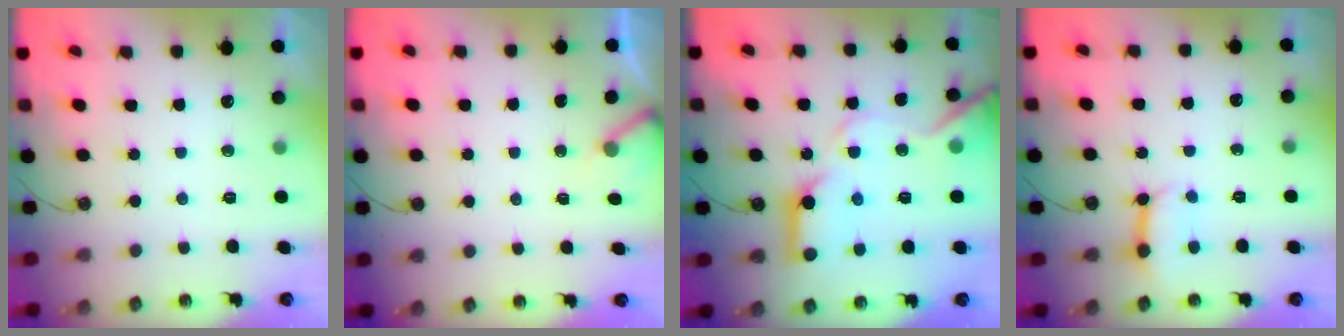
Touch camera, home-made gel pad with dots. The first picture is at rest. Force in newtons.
{"total": 2.7, "press": 2.7, "slide": 0.2}
{"total": 16.2, "press": 16.1, "slide": 1.7}
{"total": 7.0, "press": 6.9, "slide": 0.7}